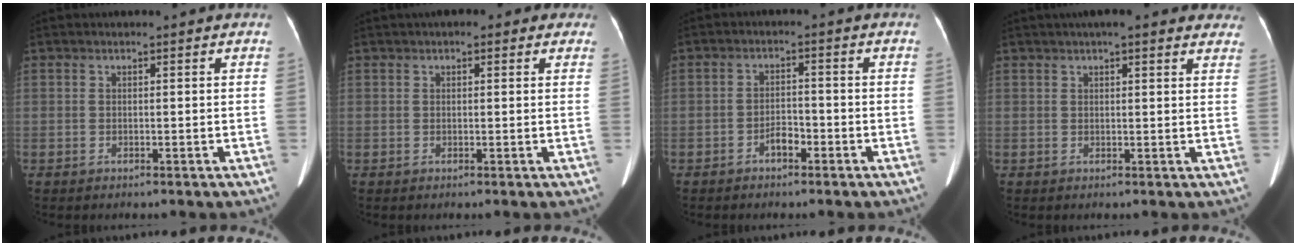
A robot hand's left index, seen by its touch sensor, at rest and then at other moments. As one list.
[{"total": 3.7, "force": [2.3, 1.6, 2.4], "torque": [-0.023, 0.024, 0.022]}, {"total": 2.6, "force": [-1.8, 1.1, 1.5], "torque": [-0.025, 0.005, -0.032]}, {"total": 10.6, "force": [8.5, 2.4, 5.9], "torque": [-0.063, 0.026, 0.095]}]